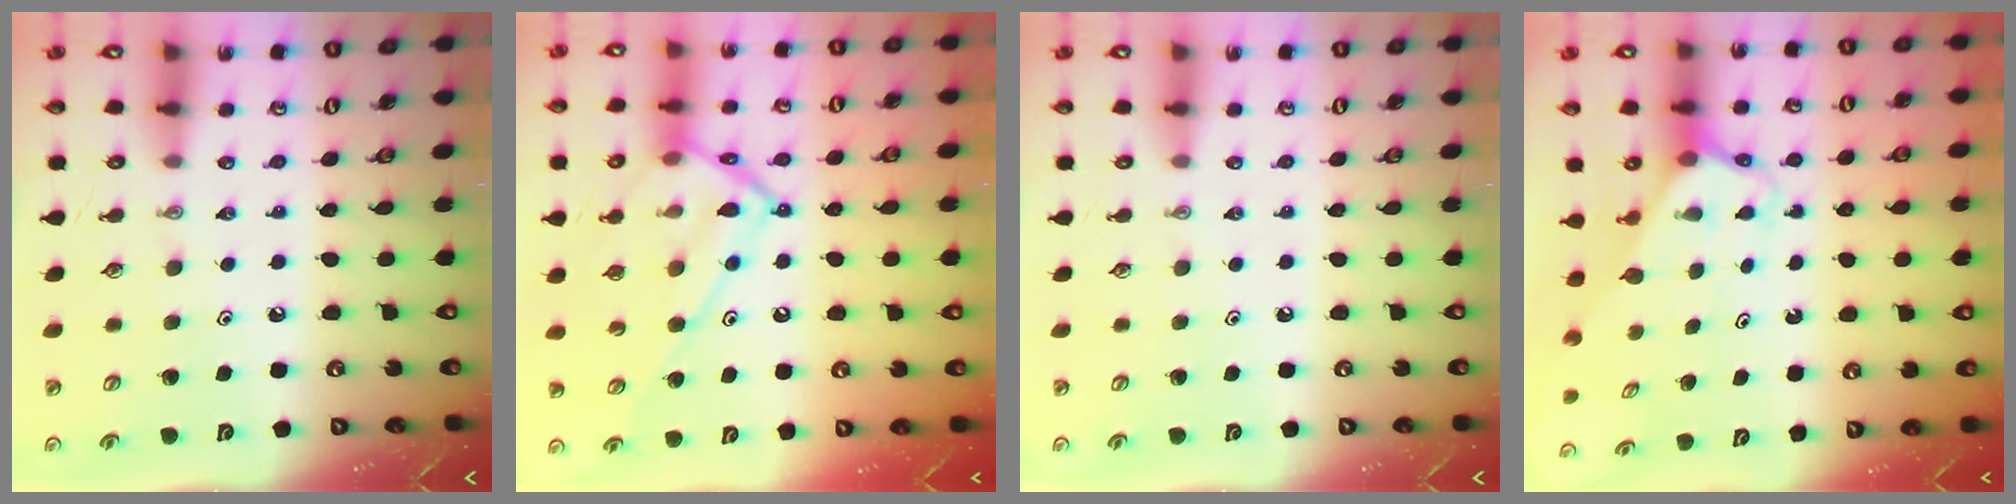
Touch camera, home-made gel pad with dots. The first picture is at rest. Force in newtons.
{"total": 17.1, "press": 17.1, "slide": 1.0}
{"total": 0.0}
{"total": 2.6, "press": 2.6, "slide": 0.1}